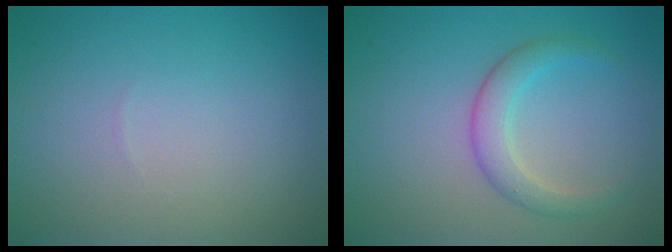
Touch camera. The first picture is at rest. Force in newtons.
{"total": 2.7, "press": 2.7, "slide": 0.2}